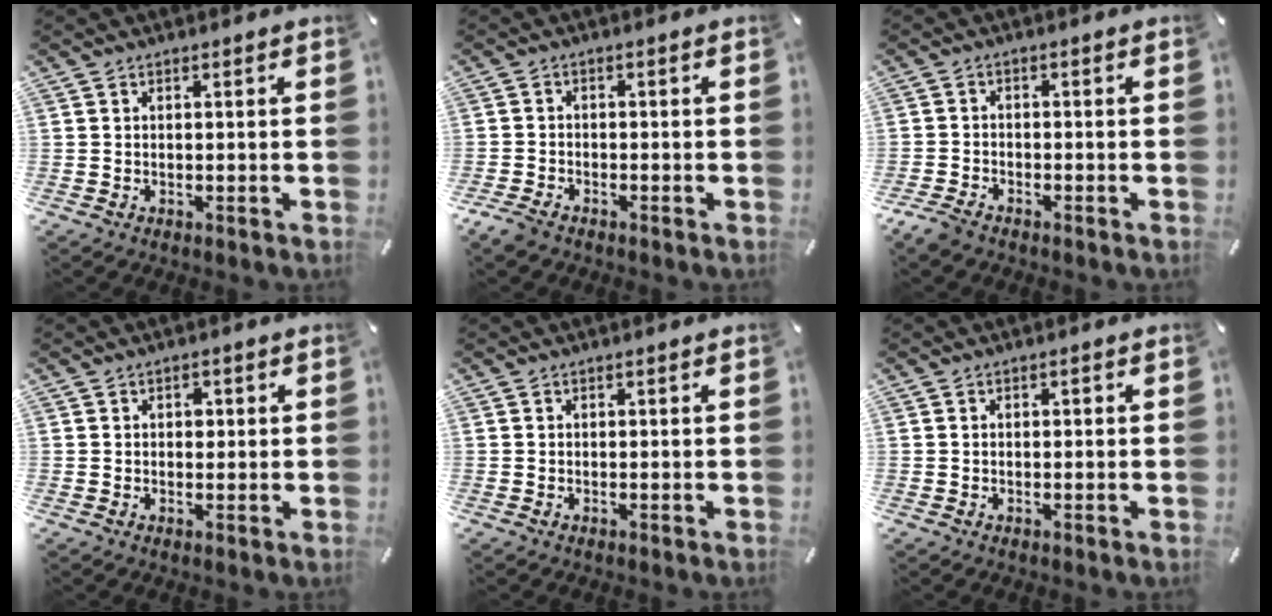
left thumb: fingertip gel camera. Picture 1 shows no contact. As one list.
[{"total": 2.8, "force": [-2.2, 1.3, 1.1], "torque": [-0.038, 0.004, -0.049]}, {"total": 3.4, "force": [-2.8, 1.3, 1.3], "torque": [-0.039, 0.008, -0.059]}, {"total": 1.8, "force": [0.4, 1.4, 1.1], "torque": [0.000, -0.002, -0.001]}, {"total": 0.0}, {"total": 0.7, "force": [0.0, 0.5, 0.6], "torque": [-0.012, 0.002, -0.002]}]